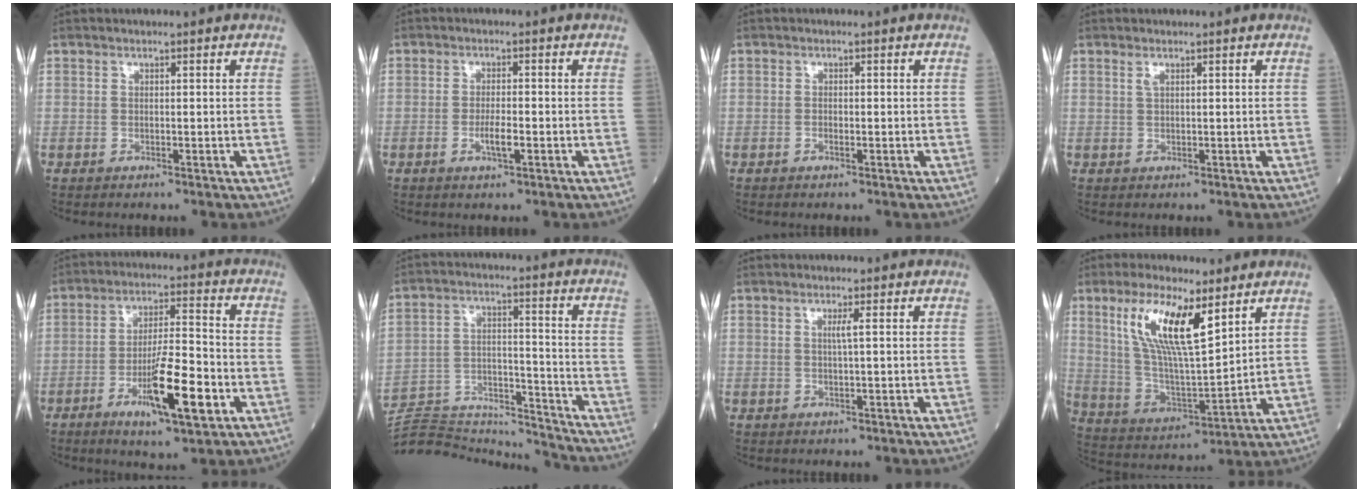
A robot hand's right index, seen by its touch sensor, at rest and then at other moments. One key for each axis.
{"total": 2.9, "fx": -0.9, "fy": 0.4, "fz": 2.7, "tx": -0.054, "ty": -0.001, "tz": -0.015}
{"total": 0.5, "fx": -0.2, "fy": 0.1, "fz": 0.5, "tx": -0.012, "ty": 0.001, "tz": -0.001}
{"total": 0.9, "fx": 0.6, "fy": 0.1, "fz": 0.7, "tx": -0.021, "ty": 0.001, "tz": 0.013}
{"total": 12.0, "fx": -4.7, "fy": 1.6, "fz": 11.0, "tx": -0.192, "ty": -0.011, "tz": -0.075}
{"total": 17.9, "fx": -17.8, "fy": 1.0, "fz": 2.3, "tx": -0.046, "ty": 0.031, "tz": -0.273}
{"total": 1.2, "fx": 0.3, "fy": -0.4, "fz": 1.1, "tx": -0.025, "ty": 0.000, "tz": 0.006}
{"total": 13.5, "fx": 6.9, "fy": 2.7, "fz": 11.3, "tx": -0.232, "ty": 0.004, "tz": 0.137}